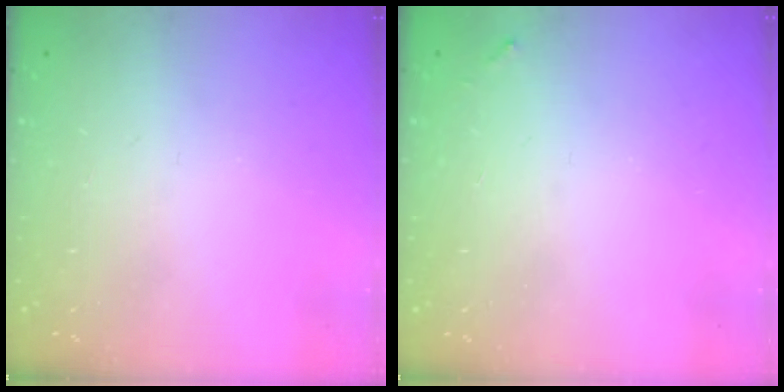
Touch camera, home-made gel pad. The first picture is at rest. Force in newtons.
{"total": 3.7, "press": 3.7, "slide": 0.2}